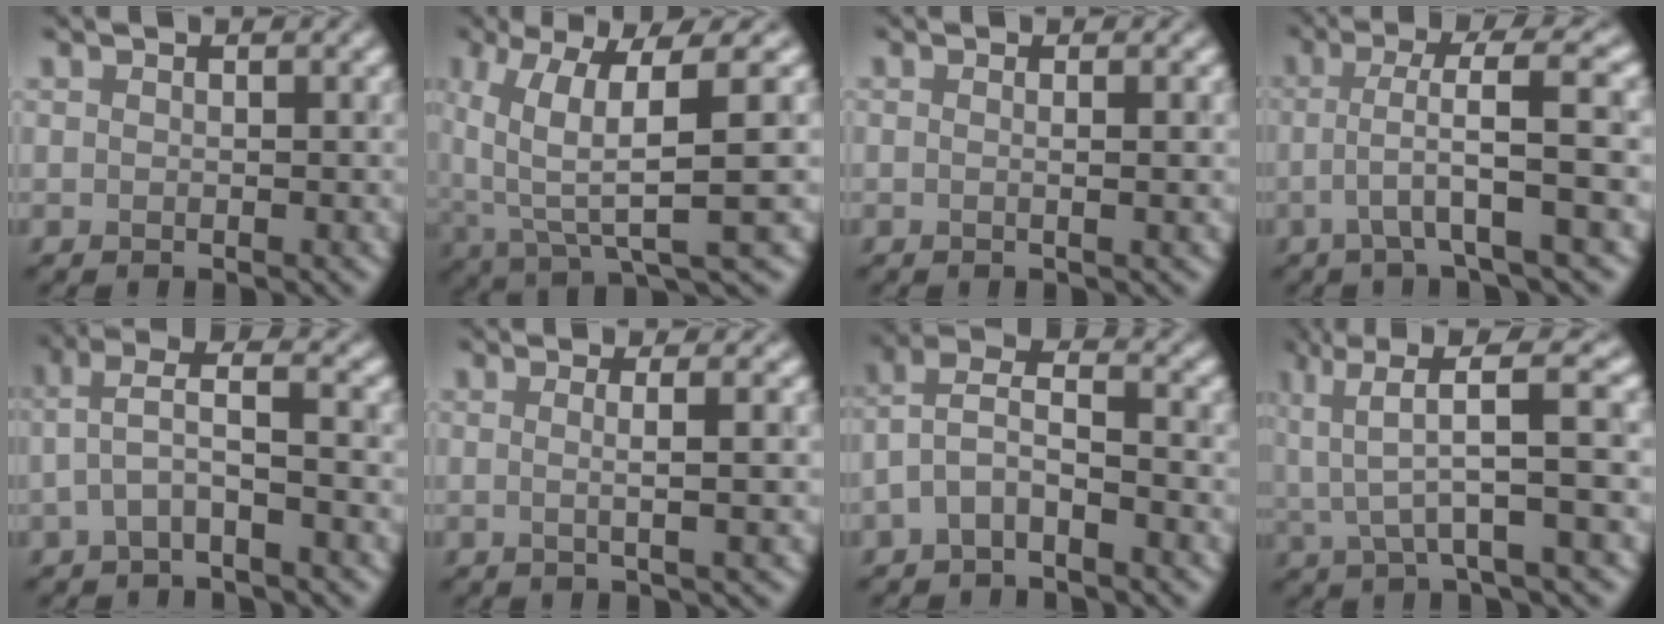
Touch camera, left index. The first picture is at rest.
{"total": 8.3, "force": [1.4, 1.8, 8.0], "torque": [-0.147, 0.001, 0.037]}
{"total": 2.0, "force": [0.2, 1.0, 1.7], "torque": [-0.004, 0.003, -0.020]}
{"total": 5.1, "force": [-0.8, 0.4, 5.0], "torque": [-0.085, 0.012, -0.009]}
{"total": 2.6, "force": [-0.9, 0.4, 2.4], "torque": [-0.056, 0.017, -0.018]}
{"total": 3.3, "force": [0.4, 1.2, 3.1], "torque": [-0.027, 0.008, -0.022]}
{"total": 3.1, "force": [-1.9, 1.2, 2.2], "torque": [-0.055, 0.014, -0.039]}
{"total": 6.1, "force": [2.1, 0.9, 5.7], "torque": [-0.102, 0.013, 0.045]}